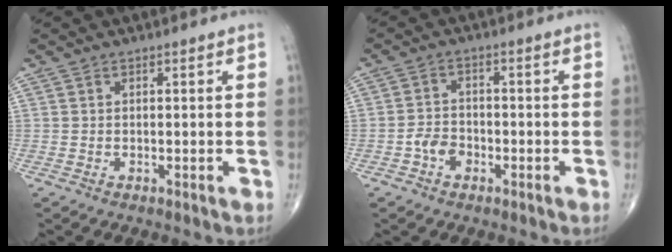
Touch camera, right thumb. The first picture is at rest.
{"total": 3.7, "force": [-1.7, 2.6, 1.9], "torque": [-0.022, 0.017, -0.034]}